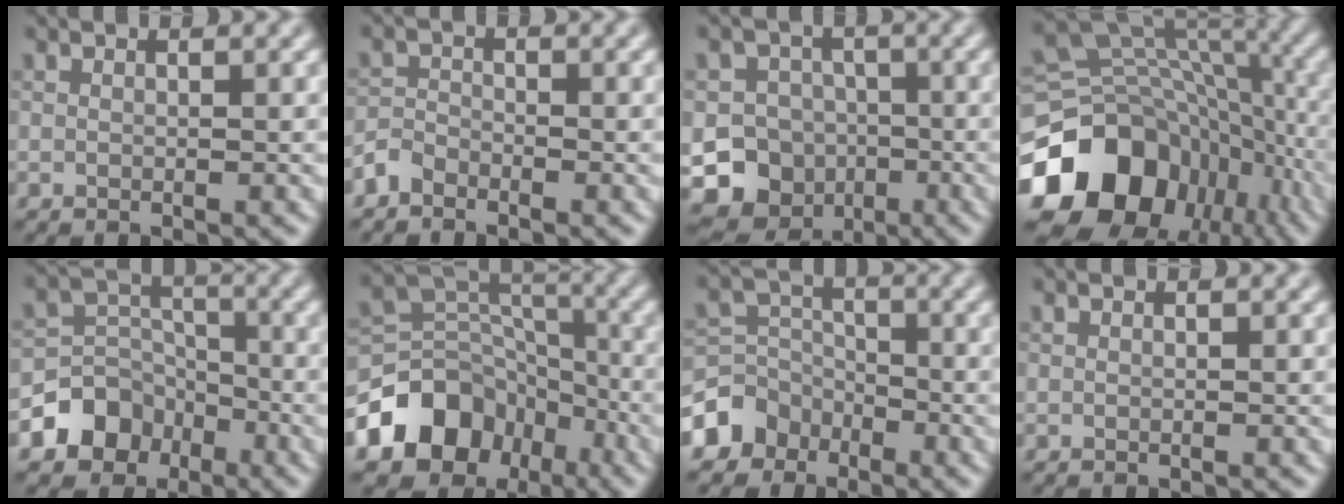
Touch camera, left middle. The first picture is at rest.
{"total": 1.6, "force": [-1.4, 0.8, 0.3], "torque": [-0.004, 0.008, -0.034]}
{"total": 16.9, "force": [-7.2, 14.9, 3.4], "torque": [-0.083, -0.041, -0.134]}
{"total": 18.0, "force": [-8.1, 13.7, 8.4], "torque": [-0.180, -0.014, -0.122]}
{"total": 5.4, "force": [-3.0, 4.2, 1.4], "torque": [-0.006, 0.015, -0.063]}
{"total": 9.2, "force": [-4.8, 6.9, 3.8], "torque": [-0.061, 0.005, -0.095]}
{"total": 5.4, "force": [-3.4, 4.1, 0.9], "torque": [0.002, 0.007, -0.082]}
{"total": 0.0}